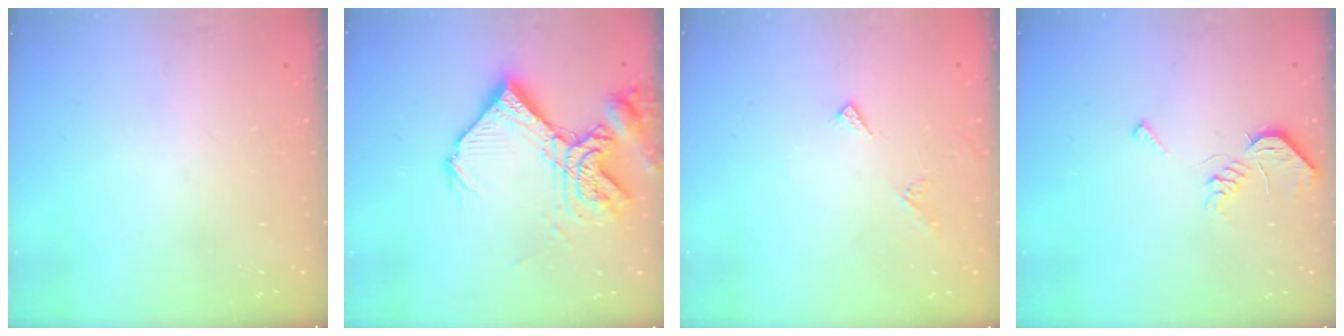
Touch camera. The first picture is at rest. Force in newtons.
{"total": 17.3, "press": 17.2, "slide": 2.0}
{"total": 6.5, "press": 6.5, "slide": 0.7}
{"total": 6.8, "press": 6.8, "slide": 0.7}